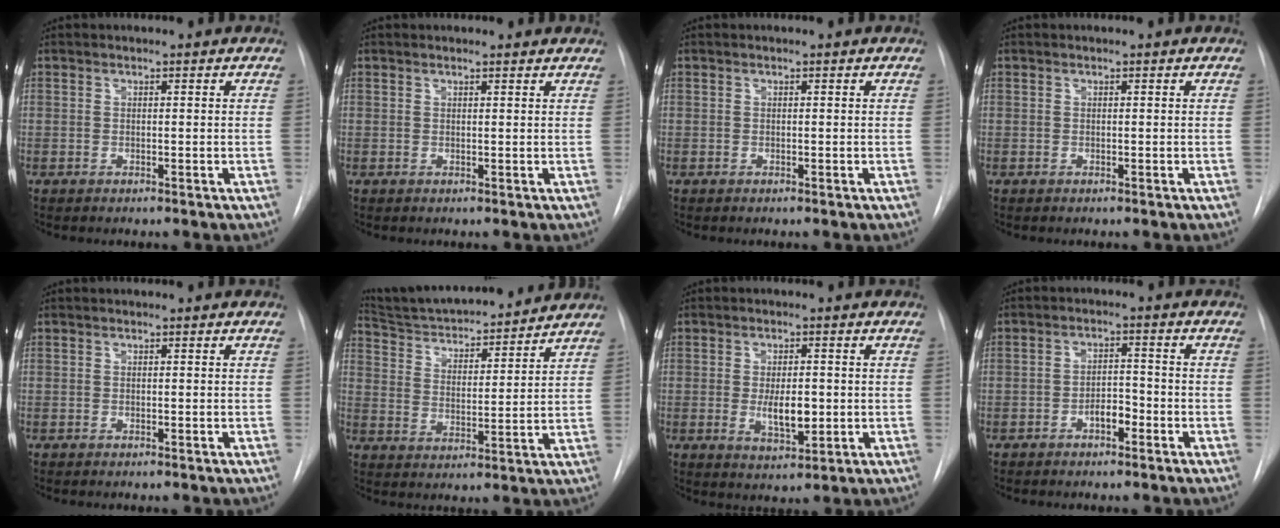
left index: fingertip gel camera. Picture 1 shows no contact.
{"total": 1.3, "force": [1.3, 0.2, 0.2], "torque": [-0.010, 0.002, 0.004]}
{"total": 0.0}
{"total": 0.0}
{"total": 0.0}
{"total": 16.6, "force": [15.5, 2.2, 5.6], "torque": [-0.090, 0.002, 0.240]}
{"total": 5.4, "force": [-1.5, 2.2, 4.8], "torque": [-0.082, -0.014, -0.016]}
{"total": 3.6, "force": [-2.8, 1.4, 1.9], "torque": [-0.027, 0.002, -0.046]}